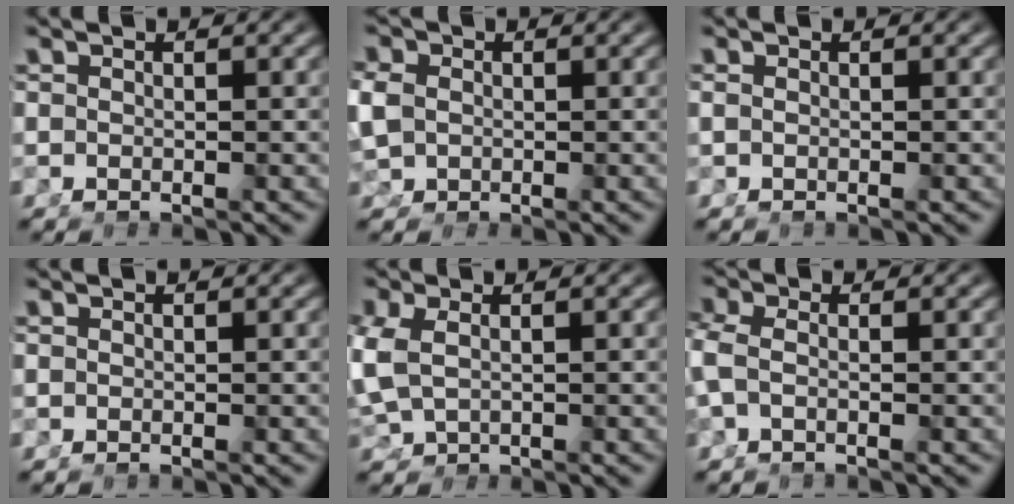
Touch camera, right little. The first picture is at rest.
{"total": 2.1, "force": [-0.1, 1.8, 1.1], "torque": [-0.035, -0.012, 0.008]}
{"total": 0.5, "force": [-0.1, -0.4, 0.4], "torque": [-0.001, 0.001, 0.000]}
{"total": 0.0}
{"total": 2.6, "force": [0.3, 1.7, 2.0], "torque": [-0.062, -0.010, 0.023]}
{"total": 2.0, "force": [-0.4, 0.7, 1.8], "torque": [-0.053, -0.008, 0.000]}